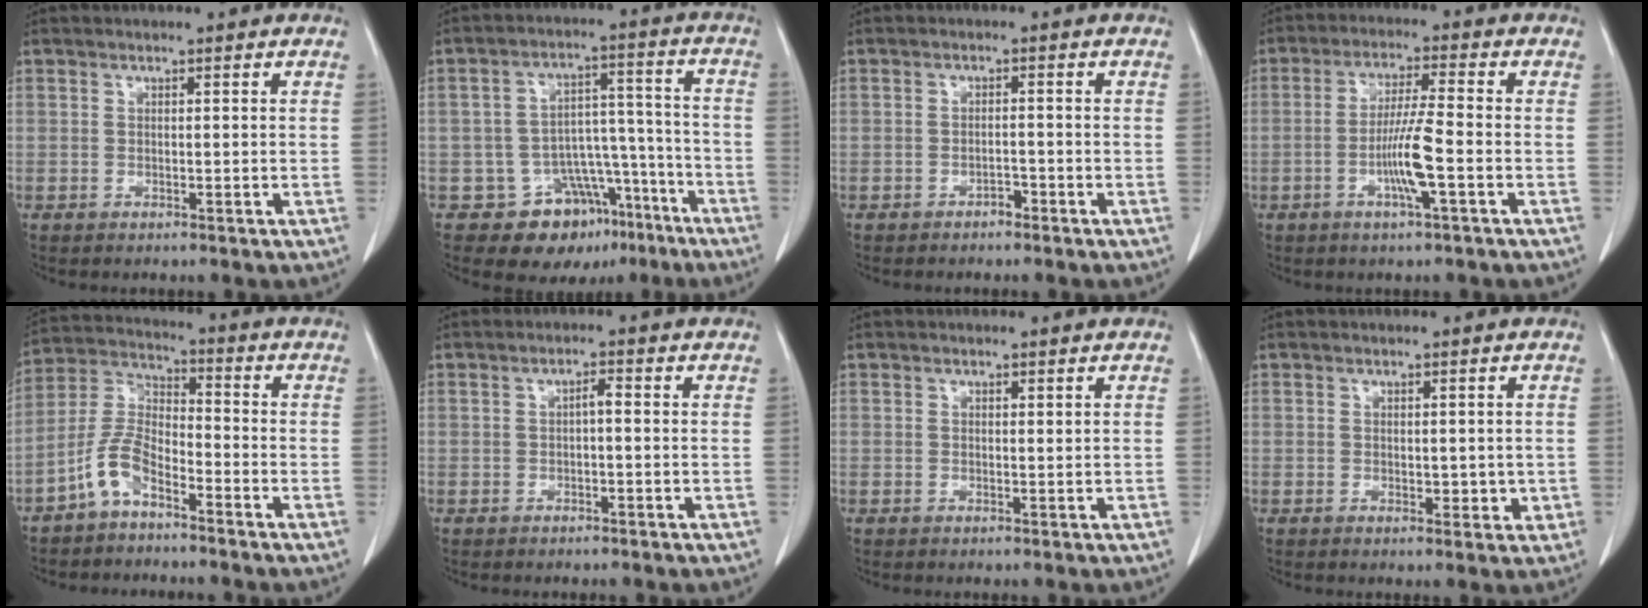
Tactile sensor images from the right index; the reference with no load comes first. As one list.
[{"total": 11.1, "force": [-7.2, 7.5, 4.0], "torque": [-0.034, 0.061, -0.097]}, {"total": 1.3, "force": [-1.1, 0.5, 0.6], "torque": [-0.008, 0.002, -0.016]}, {"total": 7.0, "force": [-2.2, -0.3, 6.7], "torque": [-0.129, -0.003, -0.042]}, {"total": 7.2, "force": [-4.7, 2.7, 4.7], "torque": [-0.116, 0.011, -0.102]}, {"total": 1.4, "force": [-0.1, 0.3, 1.4], "torque": [-0.022, 0.005, -0.003]}, {"total": 0.0}, {"total": 2.4, "force": [0.1, 1.5, 1.9], "torque": [-0.021, -0.004, 0.008]}]